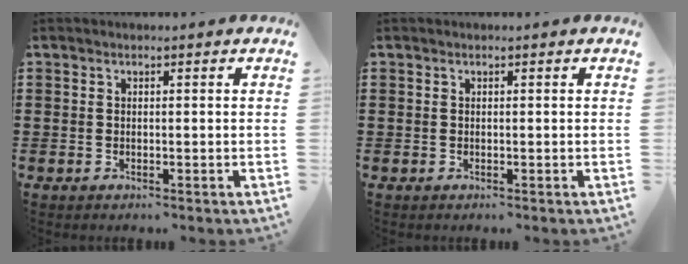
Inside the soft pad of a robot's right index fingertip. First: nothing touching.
{"total": 0.0}